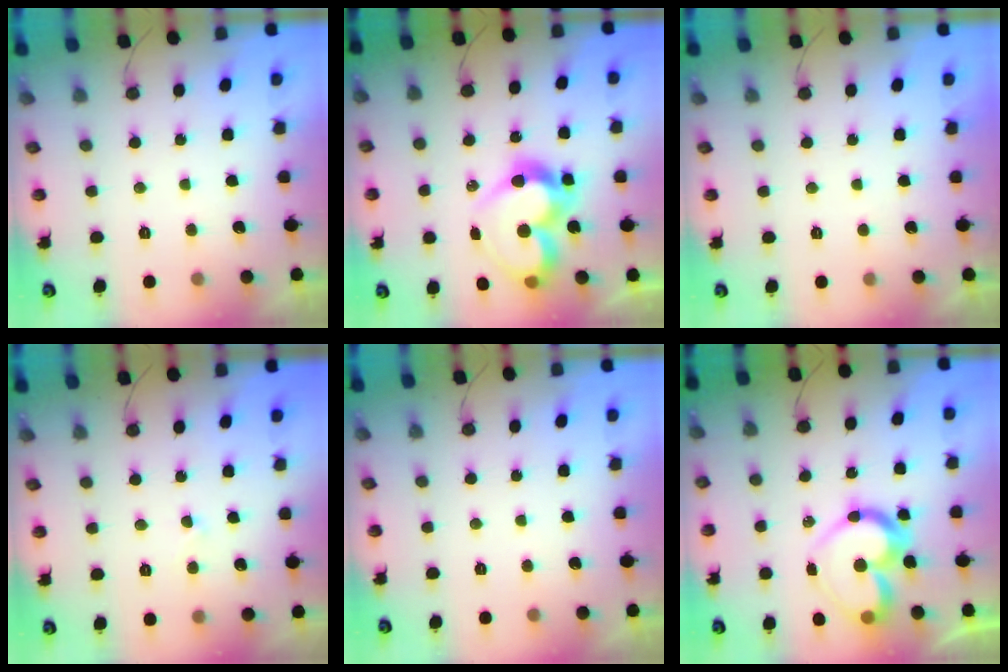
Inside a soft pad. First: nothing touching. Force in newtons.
{"total": 16.7, "press": 16.4, "slide": 3.3}
{"total": 1.9, "press": 1.9, "slide": 0.1}
{"total": 2.9, "press": 2.9, "slide": 0.3}
{"total": 0.0}
{"total": 15.4, "press": 15.4, "slide": 1.4}